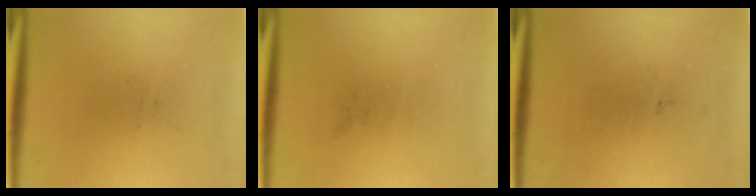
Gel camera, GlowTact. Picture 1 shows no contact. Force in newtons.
{"total": 0.0}
{"total": 0.0}